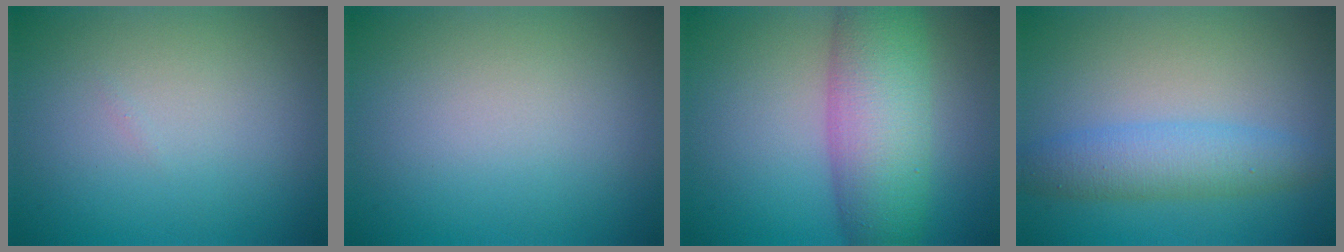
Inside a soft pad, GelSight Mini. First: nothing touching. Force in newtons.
{"total": 0.0}
{"total": 8.2, "press": 8.2, "slide": 0.1}
{"total": 3.7, "press": 3.7, "slide": 0.1}